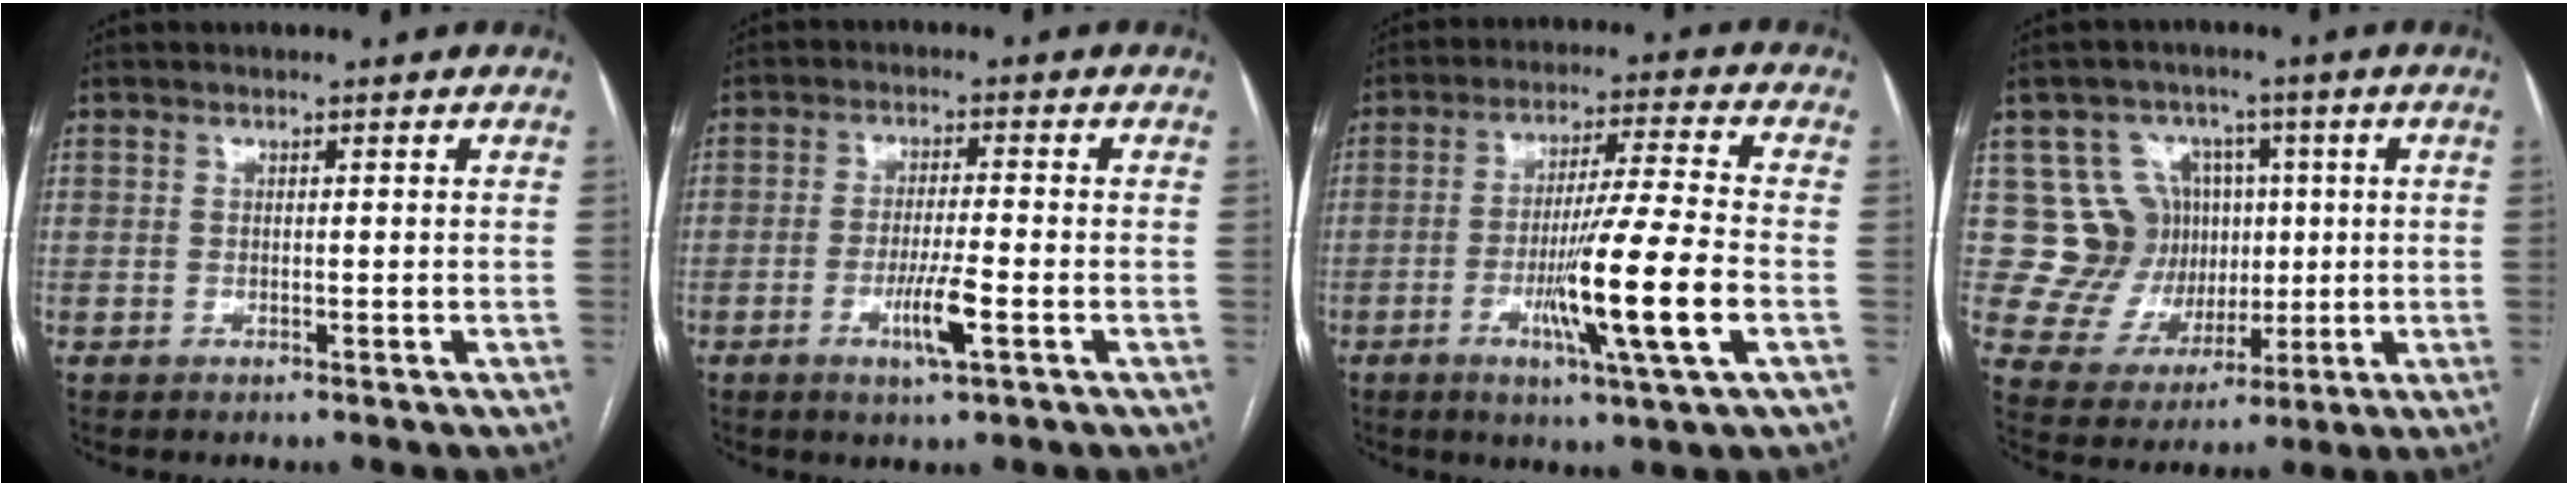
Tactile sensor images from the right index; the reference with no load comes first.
{"total": 5.5, "force": [-2.1, 0.3, 5.0], "torque": [-0.095, -0.009, -0.039]}
{"total": 13.3, "force": [-3.8, -0.9, 12.7], "torque": [-0.227, -0.018, -0.070]}
{"total": 11.7, "force": [2.7, 10.7, 3.8], "torque": [-0.067, 0.041, 0.065]}